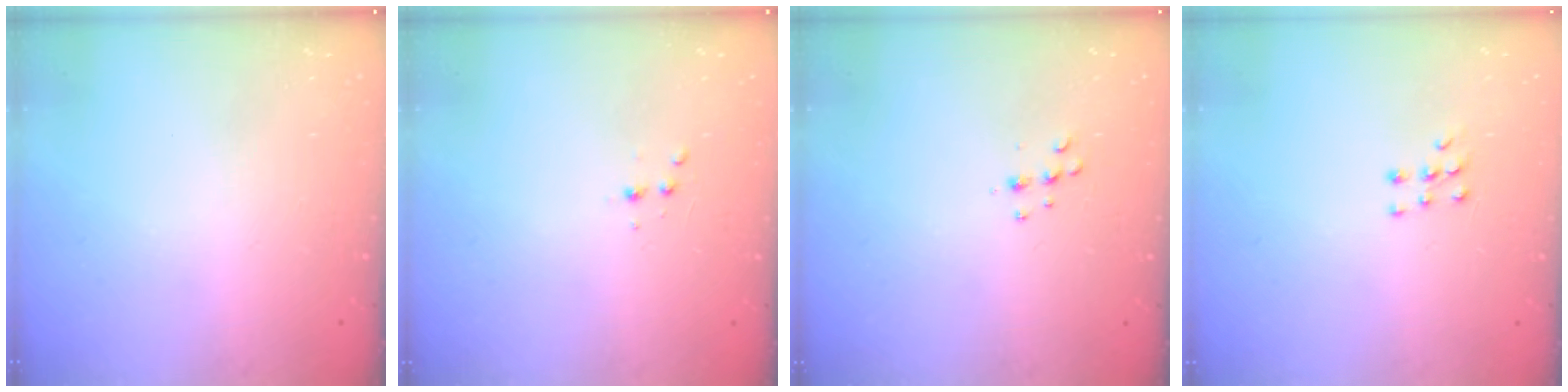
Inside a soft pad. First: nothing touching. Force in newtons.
{"total": 2.9, "press": 2.7, "slide": 1.0}
{"total": 5.1, "press": 5.0, "slide": 0.8}
{"total": 5.5, "press": 5.5, "slide": 0.9}